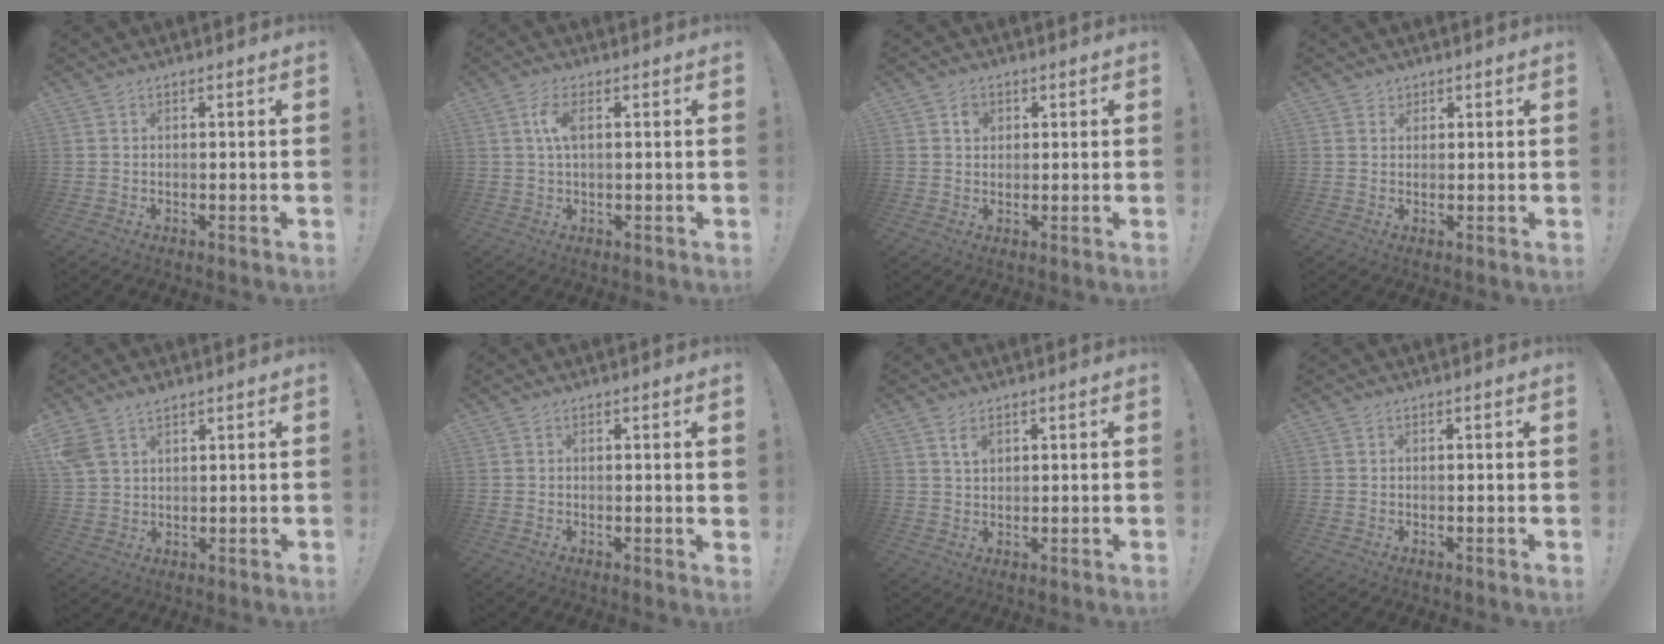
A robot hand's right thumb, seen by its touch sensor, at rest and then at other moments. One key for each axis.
{"total": 4.9, "fx": 1.0, "fy": 2.0, "fz": 4.4, "tx": -0.085, "ty": 0.001, "tz": 0.015}
{"total": 3.1, "fx": 1.1, "fy": 2.6, "fz": 1.1, "tx": 0.005, "ty": -0.005, "tz": 0.013}
{"total": 1.9, "fx": 1.3, "fy": 1.4, "fz": 0.2, "tx": 0.008, "ty": -0.005, "tz": 0.021}
{"total": 5.8, "fx": 4.3, "fy": 3.0, "fz": 2.3, "tx": -0.039, "ty": -0.018, "tz": 0.084}
{"total": 1.6, "fx": 0.5, "fy": -0.3, "fz": 1.4, "tx": -0.012, "ty": -0.008, "tz": 0.005}
{"total": 3.6, "fx": 2.0, "fy": 2.0, "fz": 2.1, "tx": -0.023, "ty": -0.011, "tz": 0.033}
{"total": 0.7, "fx": 0.0, "fy": -0.4, "fz": 0.6, "tx": -0.005, "ty": -0.004, "tz": -0.002}